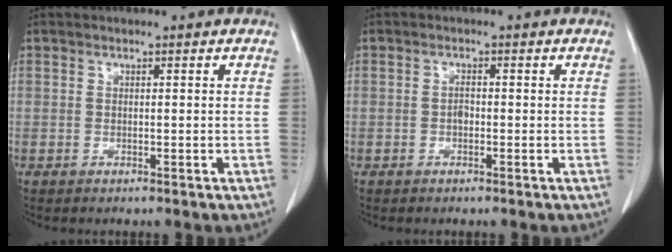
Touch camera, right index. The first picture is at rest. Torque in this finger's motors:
{"motor_torque": [0.23, -0.09, 0.00, 0.01]}